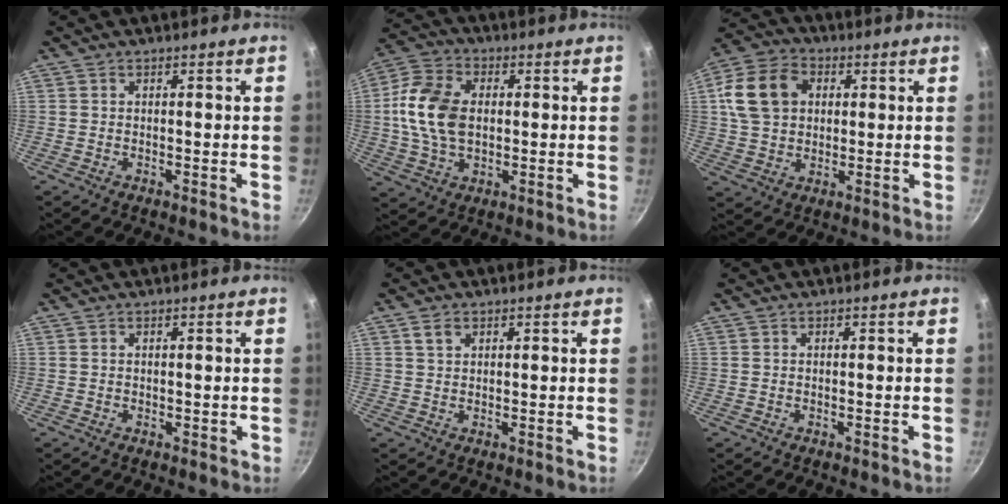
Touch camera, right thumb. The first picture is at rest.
{"total": 13.7, "force": [0.8, 9.3, 10.1], "torque": [-0.179, 0.011, 0.005]}
{"total": 13.2, "force": [2.9, 10.1, 8.0], "torque": [-0.132, 0.015, 0.041]}
{"total": 0.0}
{"total": 2.1, "force": [1.2, 1.3, 1.1], "torque": [-0.016, -0.001, 0.023]}
{"total": 0.0}